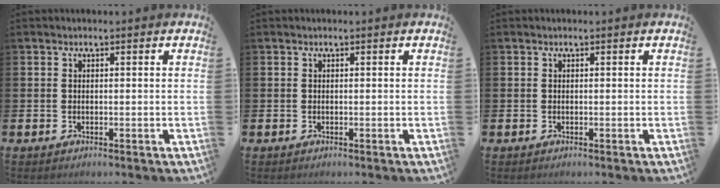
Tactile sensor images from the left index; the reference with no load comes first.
{"total": 0.0}
{"total": 0.0}